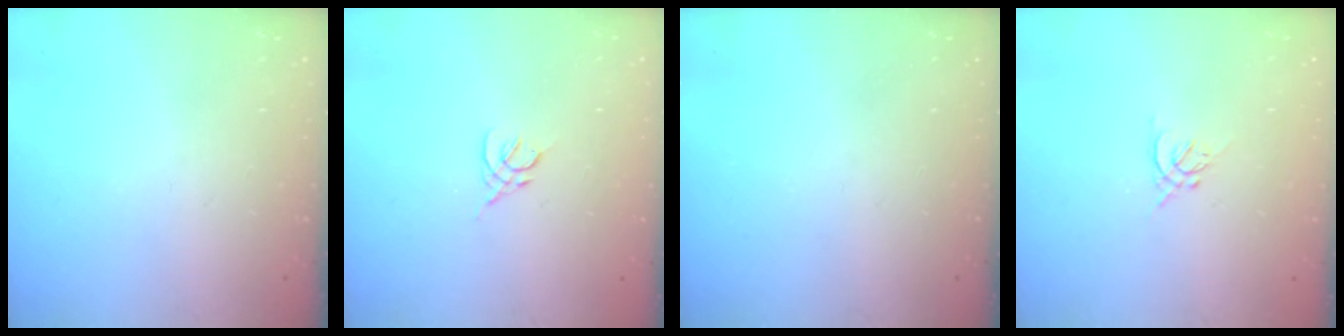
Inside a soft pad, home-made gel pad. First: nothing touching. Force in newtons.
{"total": 2.2, "press": 2.1, "slide": 0.6}
{"total": 0.0}
{"total": 1.3, "press": 1.2, "slide": 0.5}